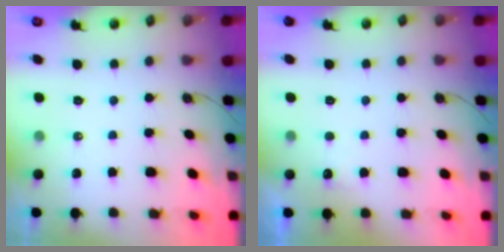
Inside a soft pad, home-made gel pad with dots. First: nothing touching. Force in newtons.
{"total": 4.9, "press": 4.8, "slide": 1.1}